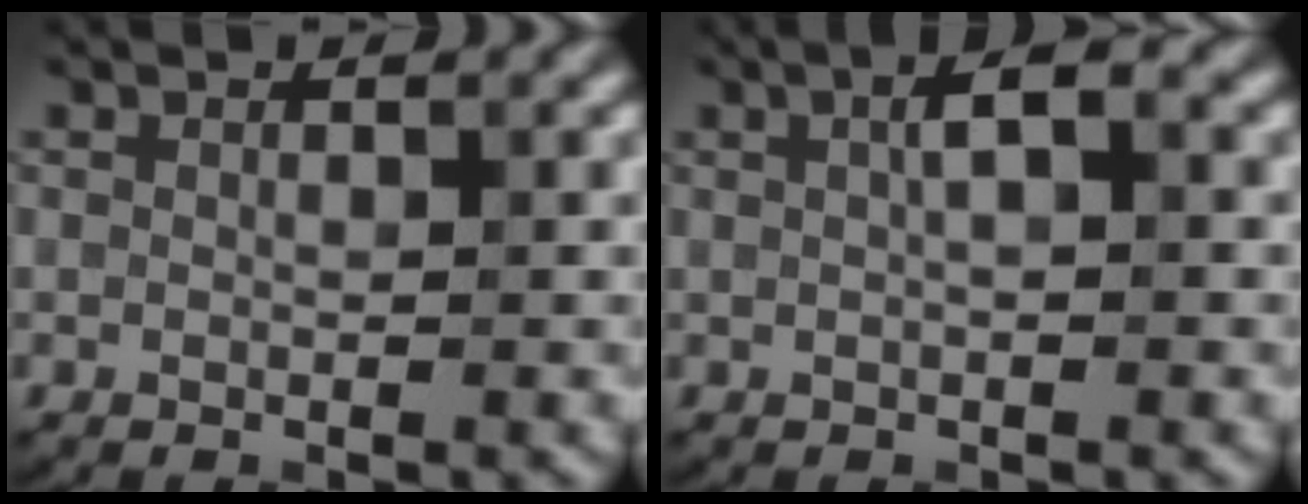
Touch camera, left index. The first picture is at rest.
{"total": 2.5, "force": [0.5, 0.6, 2.4], "torque": [-0.039, 0.010, 0.007]}